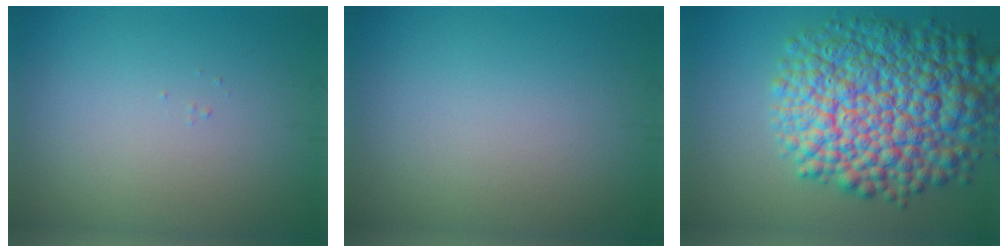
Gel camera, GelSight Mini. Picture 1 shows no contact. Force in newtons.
{"total": 0.0}
{"total": 13.3, "press": 13.3, "slide": 0.3}